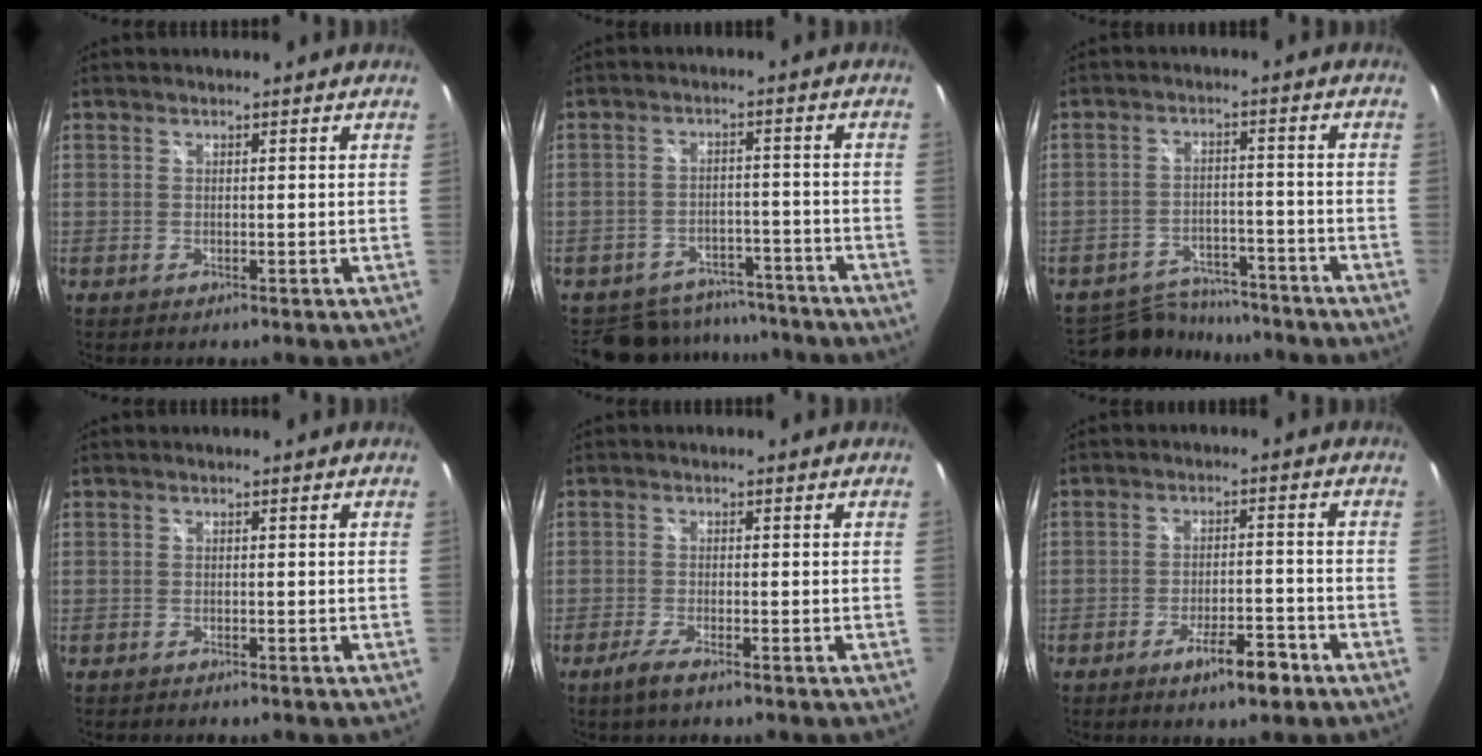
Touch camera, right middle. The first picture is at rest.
{"total": 11.2, "force": [-9.7, 5.2, 1.9], "torque": [-0.053, 0.020, -0.127]}
{"total": 10.6, "force": [-9.7, 3.6, 2.1], "torque": [-0.062, 0.011, -0.141]}
{"total": 1.2, "force": [-1.1, 0.3, 0.3], "torque": [-0.011, -0.006, -0.019]}
{"total": 3.2, "force": [-2.4, 0.2, 2.1], "torque": [-0.057, -0.007, -0.049]}
{"total": 6.3, "force": [-4.2, 1.6, 4.5], "torque": [-0.083, -0.004, -0.061]}